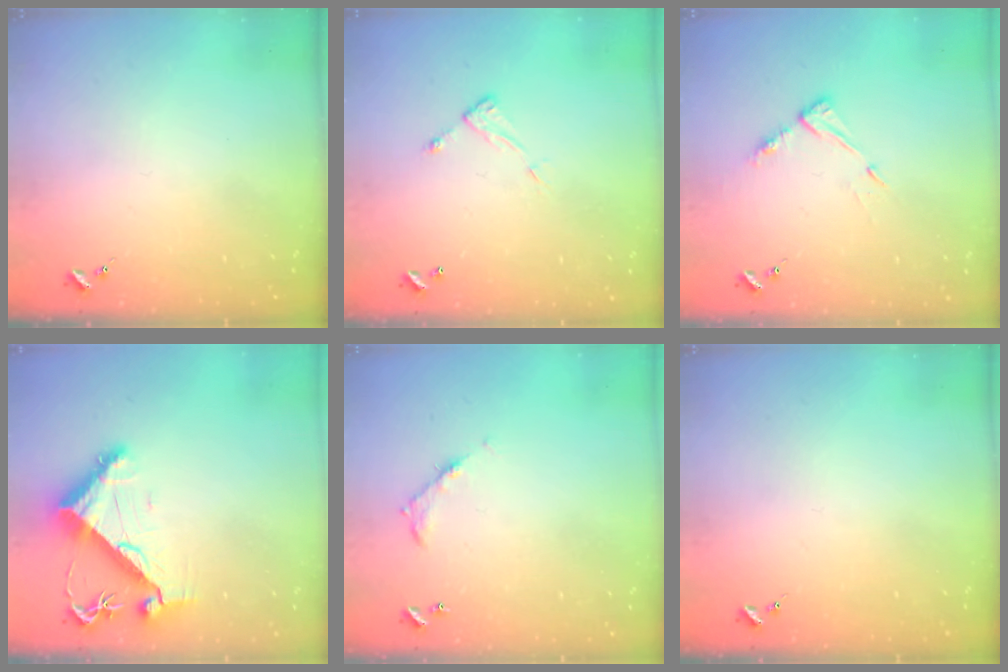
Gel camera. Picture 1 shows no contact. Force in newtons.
{"total": 5.8, "press": 5.8, "slide": 0.2}
{"total": 6.8, "press": 6.8, "slide": 0.5}
{"total": 9.3, "press": 9.2, "slide": 1.5}
{"total": 5.3, "press": 5.3, "slide": 0.4}
{"total": 0.0}